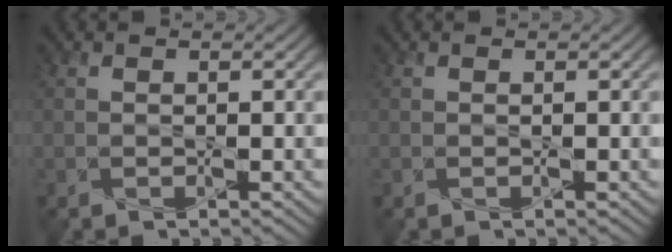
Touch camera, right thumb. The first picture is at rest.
{"total": 0.0}